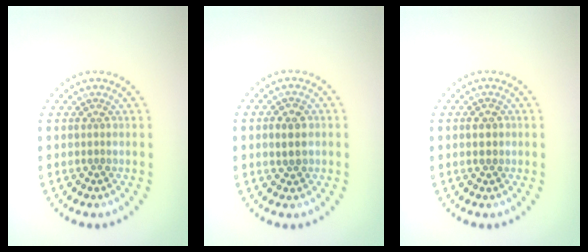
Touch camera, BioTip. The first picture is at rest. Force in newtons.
{"total": 2.2, "press": 2.2, "slide": 0.1}
{"total": 1.8, "press": 1.8, "slide": 0.1}